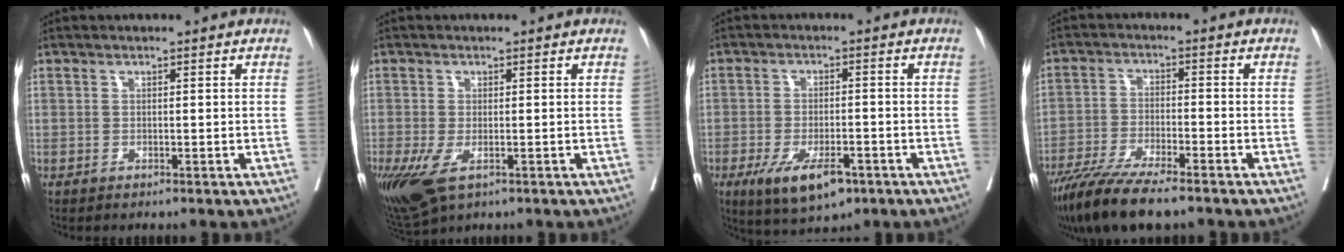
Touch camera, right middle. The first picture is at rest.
{"total": 8.3, "force": [-4.0, 3.9, 6.2], "torque": [-0.131, -0.026, -0.064]}
{"total": 8.2, "force": [-4.5, 3.0, 6.2], "torque": [-0.110, -0.013, -0.067]}
{"total": 11.6, "force": [-9.4, 1.4, 6.7], "torque": [-0.110, -0.029, -0.159]}